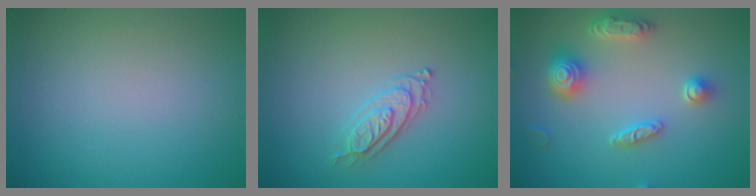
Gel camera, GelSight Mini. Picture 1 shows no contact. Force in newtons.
{"total": 2.2, "press": 2.2, "slide": 0.3}
{"total": 4.7, "press": 3.9, "slide": 2.5}